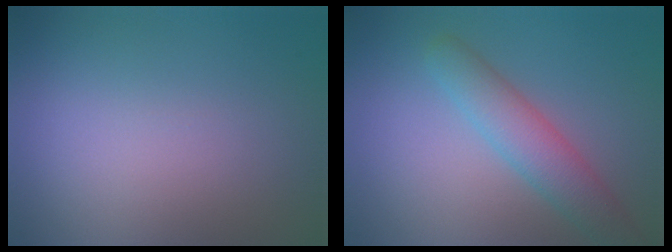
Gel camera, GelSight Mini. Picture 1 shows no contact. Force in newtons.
{"total": 3.9, "press": 3.9, "slide": 0.2}